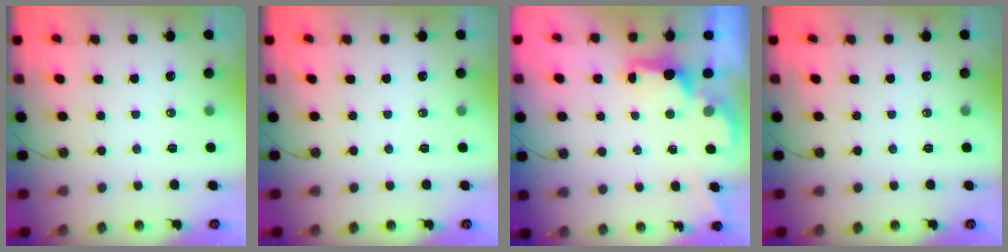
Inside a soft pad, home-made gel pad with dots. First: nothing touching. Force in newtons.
{"total": 0.0}
{"total": 2.1, "press": 1.9, "slide": 0.8}
{"total": 0.0}